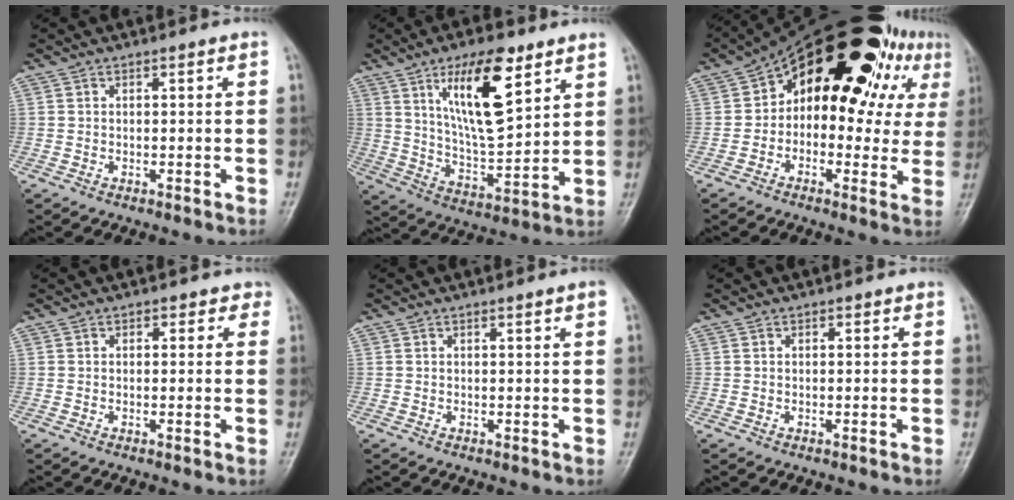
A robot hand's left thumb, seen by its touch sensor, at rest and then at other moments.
{"total": 16.2, "force": [8.0, 5.4, 13.0], "torque": [-0.196, -0.046, 0.144]}
{"total": 24.0, "force": [7.1, 13.7, 18.3], "torque": [-0.203, 0.044, 0.095]}
{"total": 1.8, "force": [0.9, 1.4, 0.7], "torque": [0.019, 0.001, 0.002]}
{"total": 1.1, "force": [0.7, -0.1, 0.9], "torque": [-0.013, -0.001, 0.008]}
{"total": 0.0}